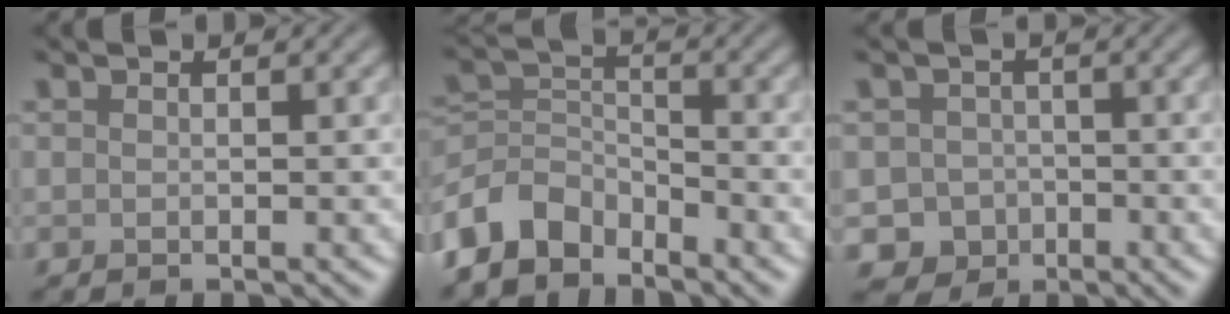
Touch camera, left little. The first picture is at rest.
{"total": 5.3, "force": [-4.3, 2.6, 1.7], "torque": [-0.033, -0.001, -0.094]}
{"total": 4.1, "force": [-1.9, 3.6, 0.5], "torque": [0.012, -0.003, -0.034]}